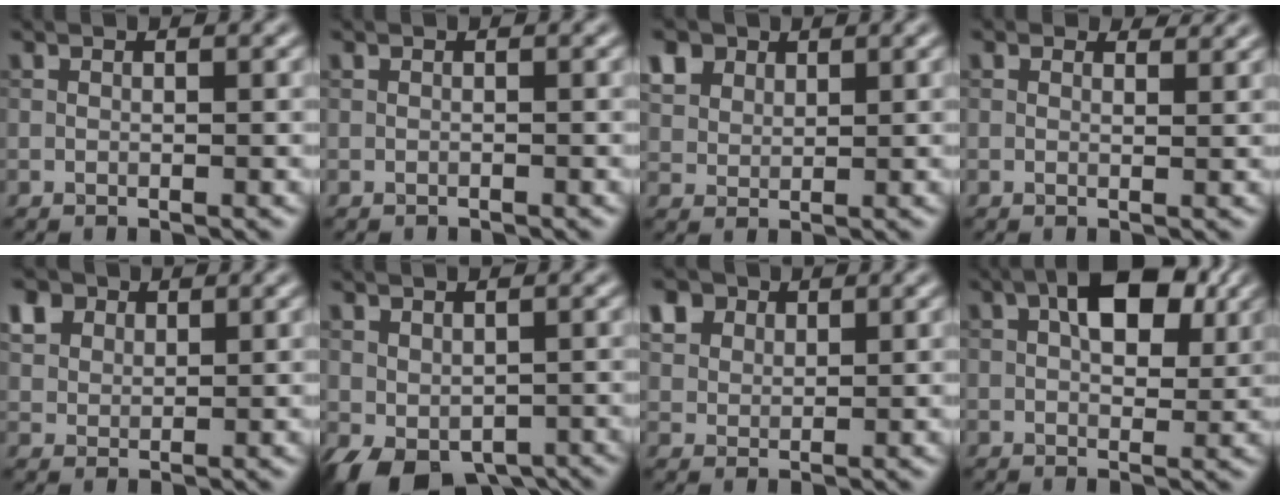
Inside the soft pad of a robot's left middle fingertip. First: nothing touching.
{"total": 0.0}
{"total": 3.7, "force": [2.3, 2.5, 1.5], "torque": [-0.047, 0.000, 0.052]}
{"total": 1.6, "force": [1.4, 0.6, 0.5], "torque": [-0.011, -0.007, 0.013]}
{"total": 3.6, "force": [2.2, 2.5, 1.4], "torque": [-0.043, 0.001, 0.051]}
{"total": 5.5, "force": [-2.6, 3.3, 3.5], "torque": [-0.057, -0.018, -0.030]}
{"total": 4.2, "force": [2.6, 2.8, 1.7], "torque": [-0.056, 0.003, 0.055]}
{"total": 6.3, "force": [2.1, 3.5, 4.9], "torque": [-0.073, 0.009, 0.025]}